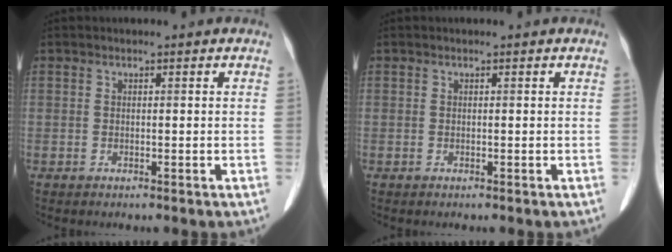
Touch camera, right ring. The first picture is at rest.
{"total": 0.0}